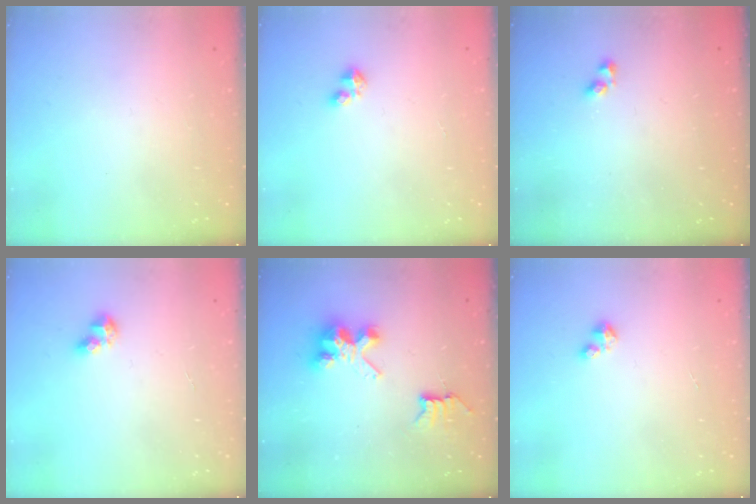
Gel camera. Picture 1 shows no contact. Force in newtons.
{"total": 2.9, "press": 2.9, "slide": 0.5}
{"total": 2.9, "press": 2.9, "slide": 0.6}
{"total": 5.6, "press": 5.6, "slide": 0.4}
{"total": 7.8, "press": 7.8, "slide": 0.3}
{"total": 1.7, "press": 1.7, "slide": 0.2}